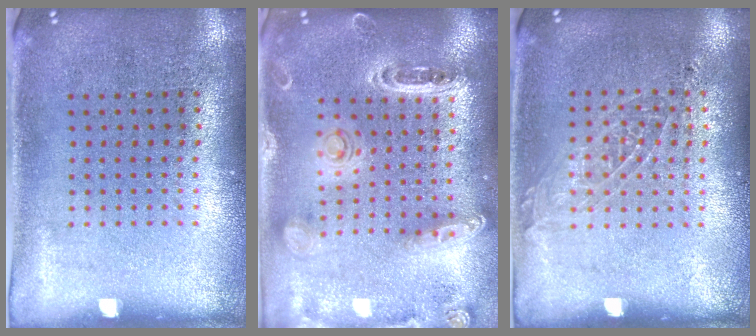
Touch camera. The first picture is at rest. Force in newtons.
{"total": 1.4, "press": 1.4, "slide": 0.0}
{"total": 1.0, "press": 1.0, "slide": 0.3}